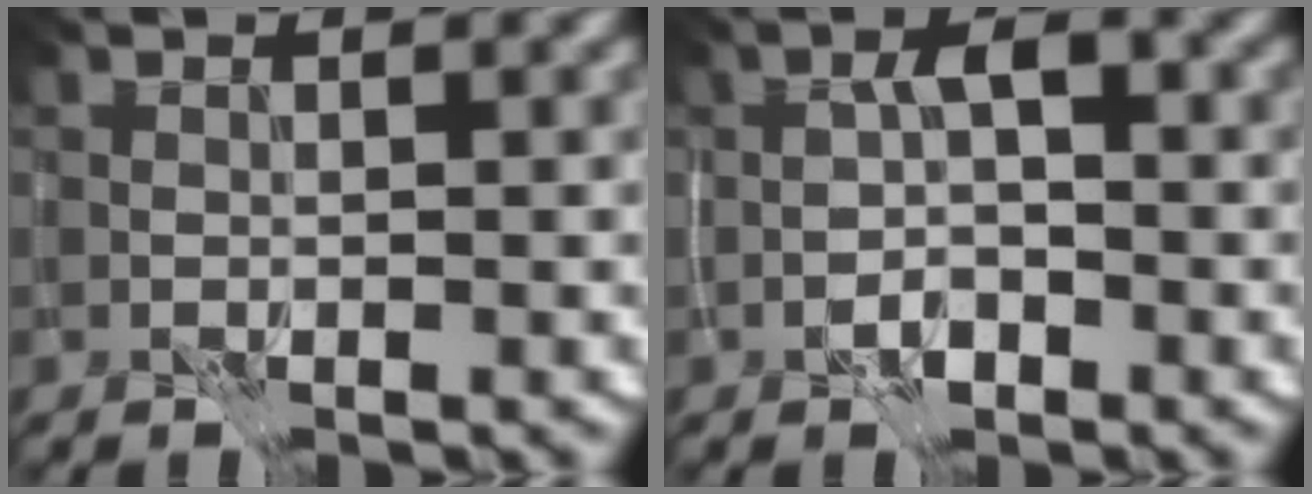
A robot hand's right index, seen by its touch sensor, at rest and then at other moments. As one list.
[{"total": 2.3, "force": [-0.9, 1.1, 1.8], "torque": [-0.036, 0.006, -0.022]}]